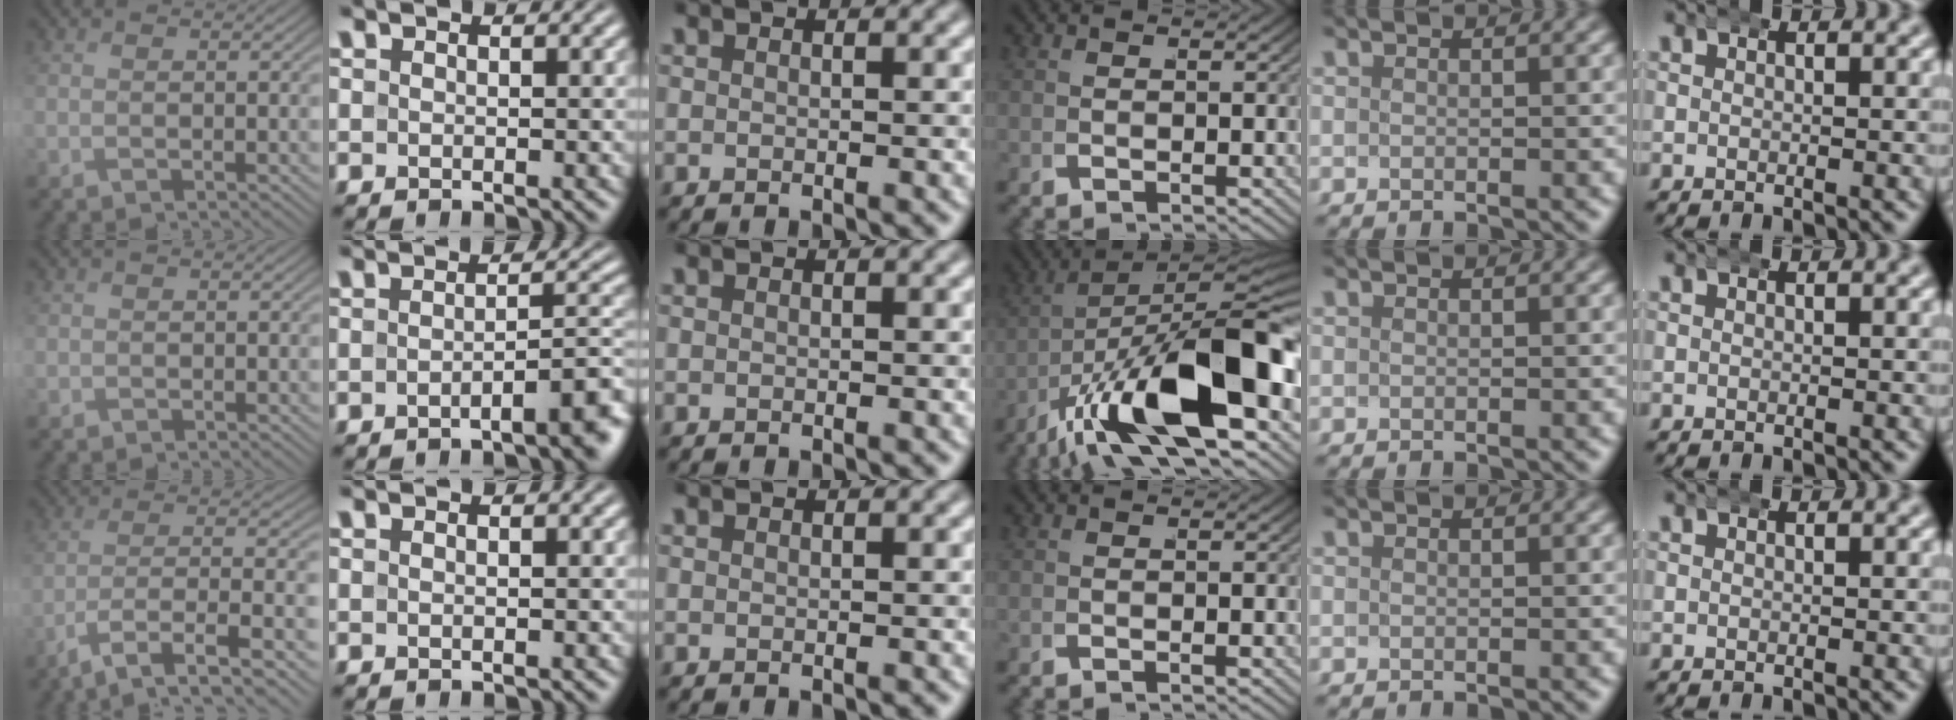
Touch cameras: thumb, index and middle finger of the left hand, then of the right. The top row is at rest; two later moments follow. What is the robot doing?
{"motion": "wrap", "object": "bandana"}